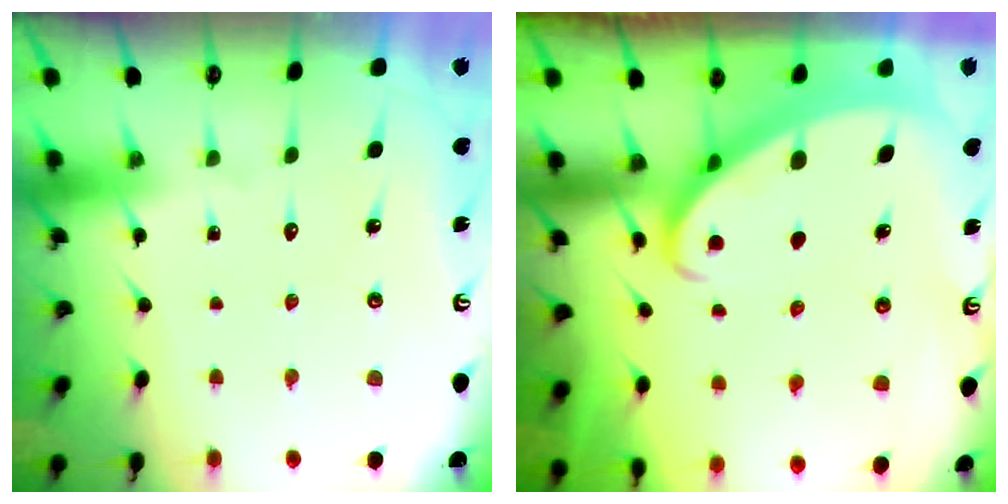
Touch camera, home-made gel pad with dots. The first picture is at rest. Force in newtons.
{"total": 2.6, "press": 2.6, "slide": 0.2}